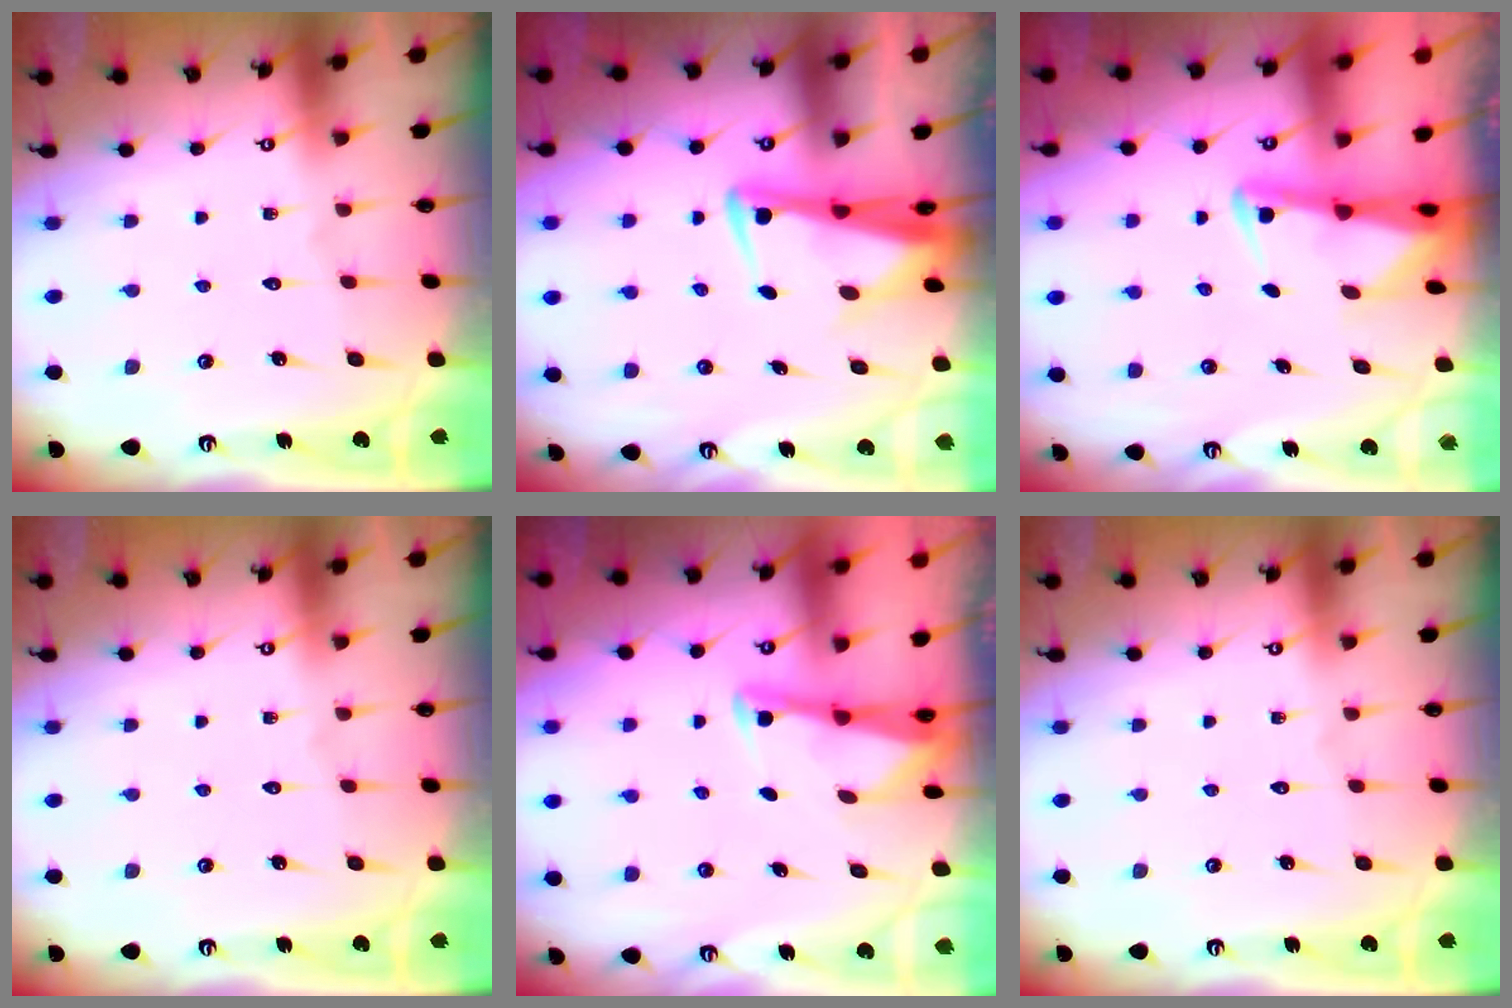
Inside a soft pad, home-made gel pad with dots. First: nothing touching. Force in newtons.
{"total": 4.0, "press": 3.8, "slide": 1.1}
{"total": 2.5, "press": 2.4, "slide": 0.6}
{"total": 0.0}
{"total": 3.0, "press": 3.0, "slide": 0.2}
{"total": 0.0}